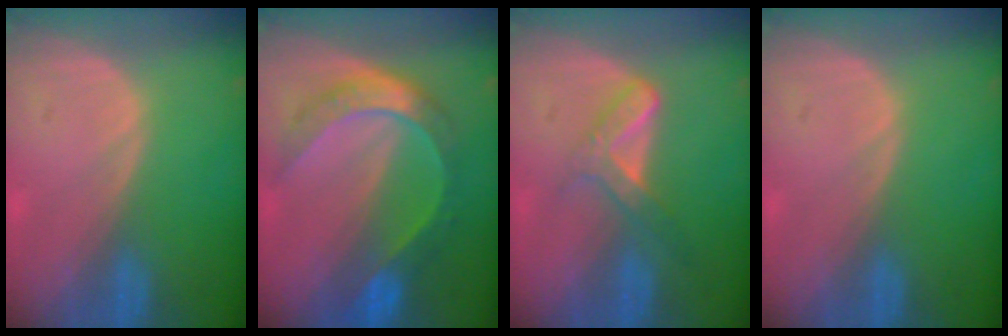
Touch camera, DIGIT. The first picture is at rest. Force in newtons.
{"total": 8.2, "press": 8.2, "slide": 0.9}
{"total": 5.3, "press": 4.6, "slide": 2.7}
{"total": 0.0}